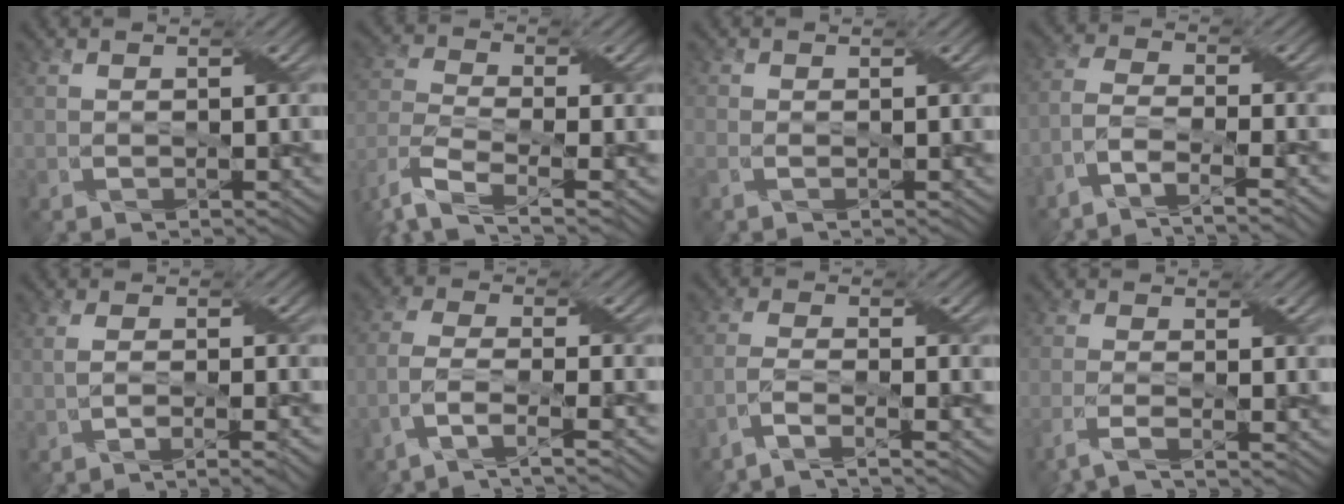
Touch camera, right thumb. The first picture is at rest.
{"total": 8.5, "force": [-5.9, 3.1, 5.3], "torque": [-0.136, -0.025, -0.107]}
{"total": 0.7, "force": [-0.3, 0.1, 0.6], "torque": [-0.015, 0.000, -0.008]}
{"total": 6.7, "force": [-4.8, 1.6, 4.3], "torque": [-0.085, 0.001, -0.094]}
{"total": 4.0, "force": [-1.8, 1.0, 3.4], "torque": [-0.050, -0.007, -0.030]}
{"total": 7.0, "force": [-4.8, 1.9, 4.8], "torque": [-0.097, -0.002, -0.093]}
{"total": 5.1, "force": [-3.9, 0.7, 3.2], "torque": [-0.053, 0.004, -0.083]}
{"total": 3.6, "force": [-2.4, 0.7, 2.6], "torque": [-0.040, 0.001, -0.061]}